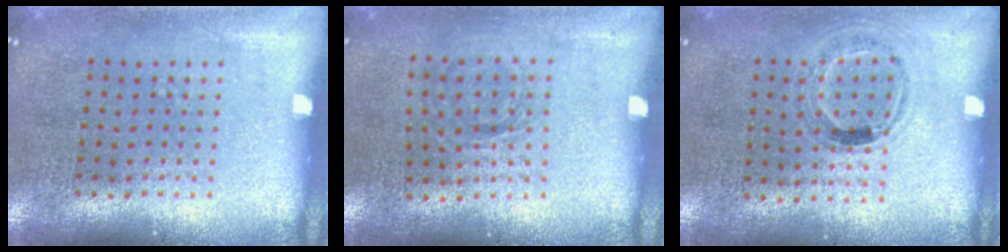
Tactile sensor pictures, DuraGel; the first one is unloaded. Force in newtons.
{"total": 0.9, "press": 0.8, "slide": 0.4}
{"total": 1.0, "press": 0.8, "slide": 0.7}